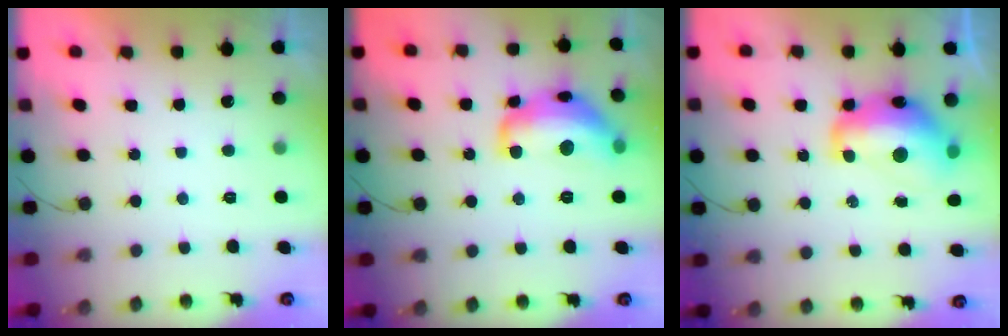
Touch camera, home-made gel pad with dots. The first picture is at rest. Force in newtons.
{"total": 16.7, "press": 16.7, "slide": 0.9}
{"total": 15.3, "press": 15.2, "slide": 1.5}